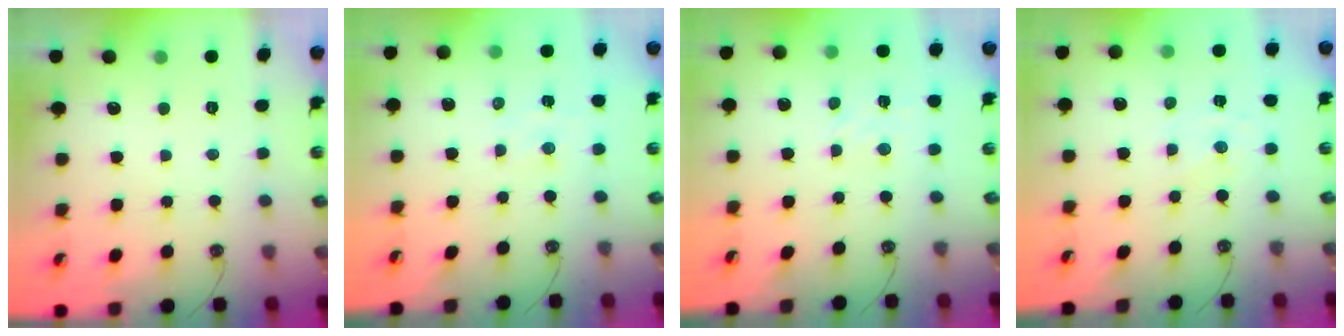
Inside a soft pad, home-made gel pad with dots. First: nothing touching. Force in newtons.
{"total": 3.4, "press": 3.4, "slide": 0.6}
{"total": 2.8, "press": 2.8, "slide": 0.4}
{"total": 0.0}